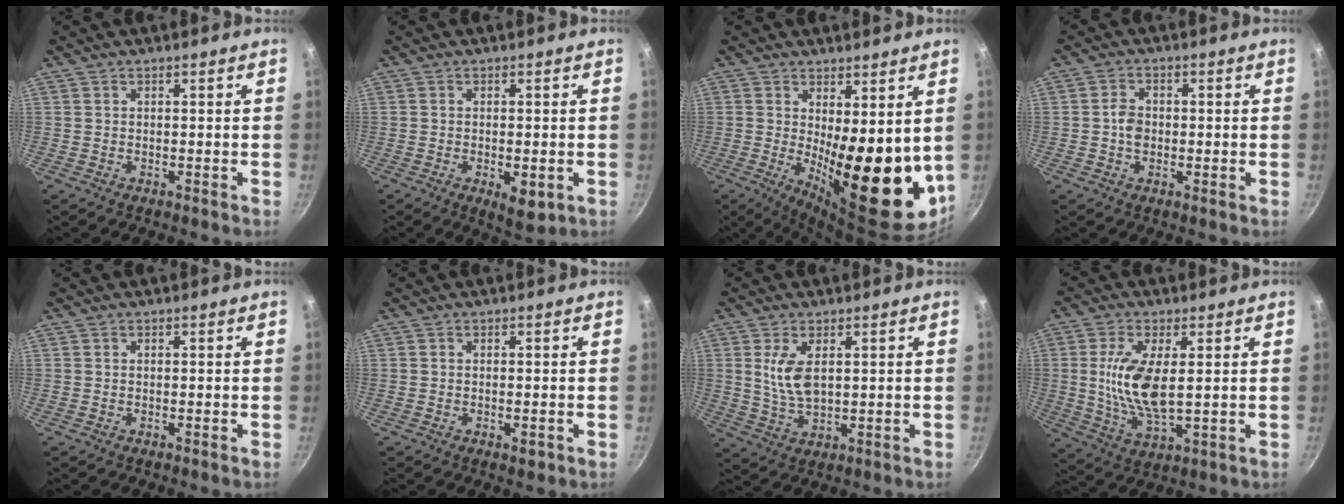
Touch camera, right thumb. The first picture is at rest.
{"total": 5.4, "force": [-1.6, 2.3, 4.6], "torque": [-0.062, -0.006, -0.015]}
{"total": 17.8, "force": [0.9, 6.6, 16.6], "torque": [-0.195, -0.038, 0.030]}
{"total": 3.5, "force": [-0.2, 2.7, 2.3], "torque": [-0.032, 0.009, -0.009]}
{"total": 0.0}
{"total": 1.9, "force": [-0.9, 0.9, 1.5], "torque": [-0.025, 0.002, -0.013]}
{"total": 6.9, "force": [1.7, 3.4, 5.7], "torque": [-0.106, -0.016, 0.038]}
{"total": 11.4, "force": [1.4, 4.7, 10.3], "torque": [-0.203, -0.012, 0.031]}